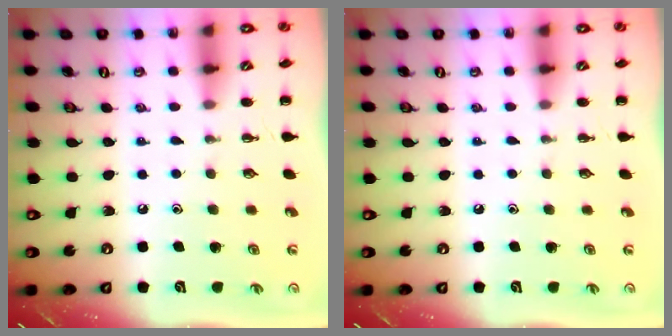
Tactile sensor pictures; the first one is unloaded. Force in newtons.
{"total": 0.0}